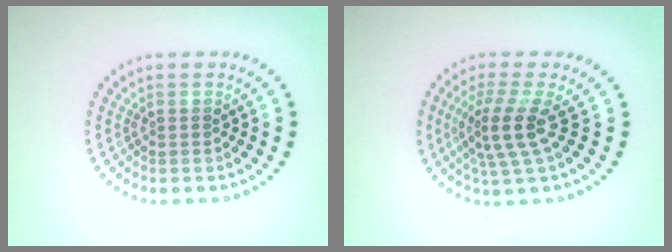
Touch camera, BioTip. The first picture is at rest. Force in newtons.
{"total": 3.6, "press": 2.6, "slide": 2.4}